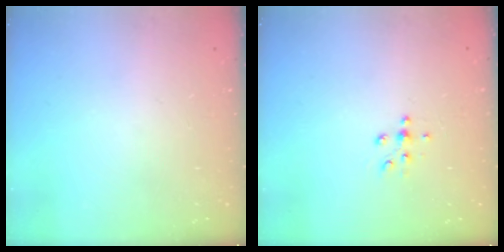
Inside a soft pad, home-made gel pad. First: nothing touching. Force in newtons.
{"total": 5.8, "press": 5.5, "slide": 2.0}